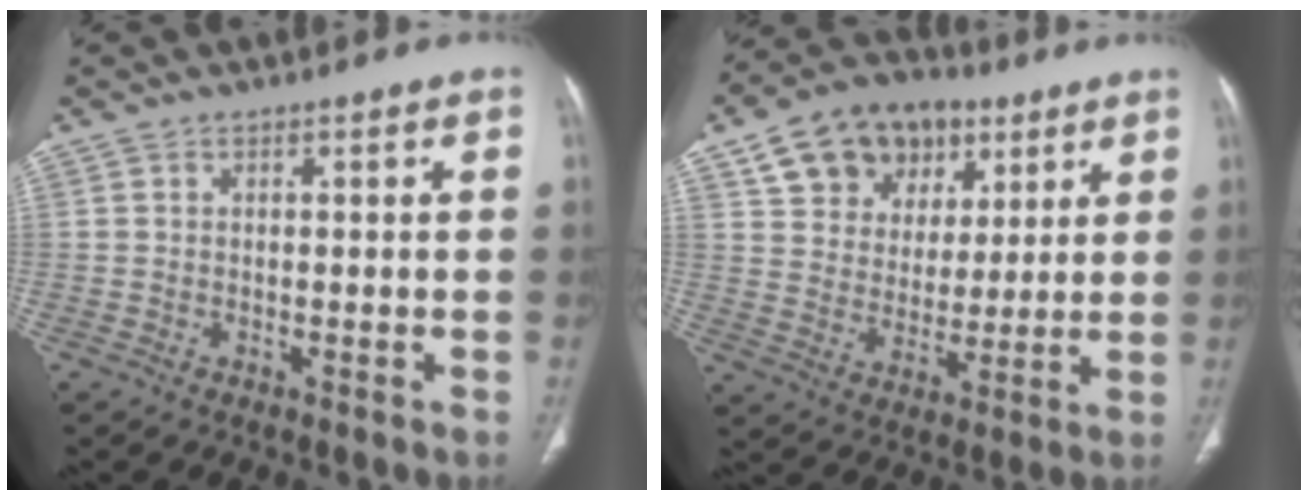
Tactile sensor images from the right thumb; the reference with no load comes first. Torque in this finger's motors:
{"motor_torque": [-0.36, 3.02, 1.31, 0.78, 0.08]}